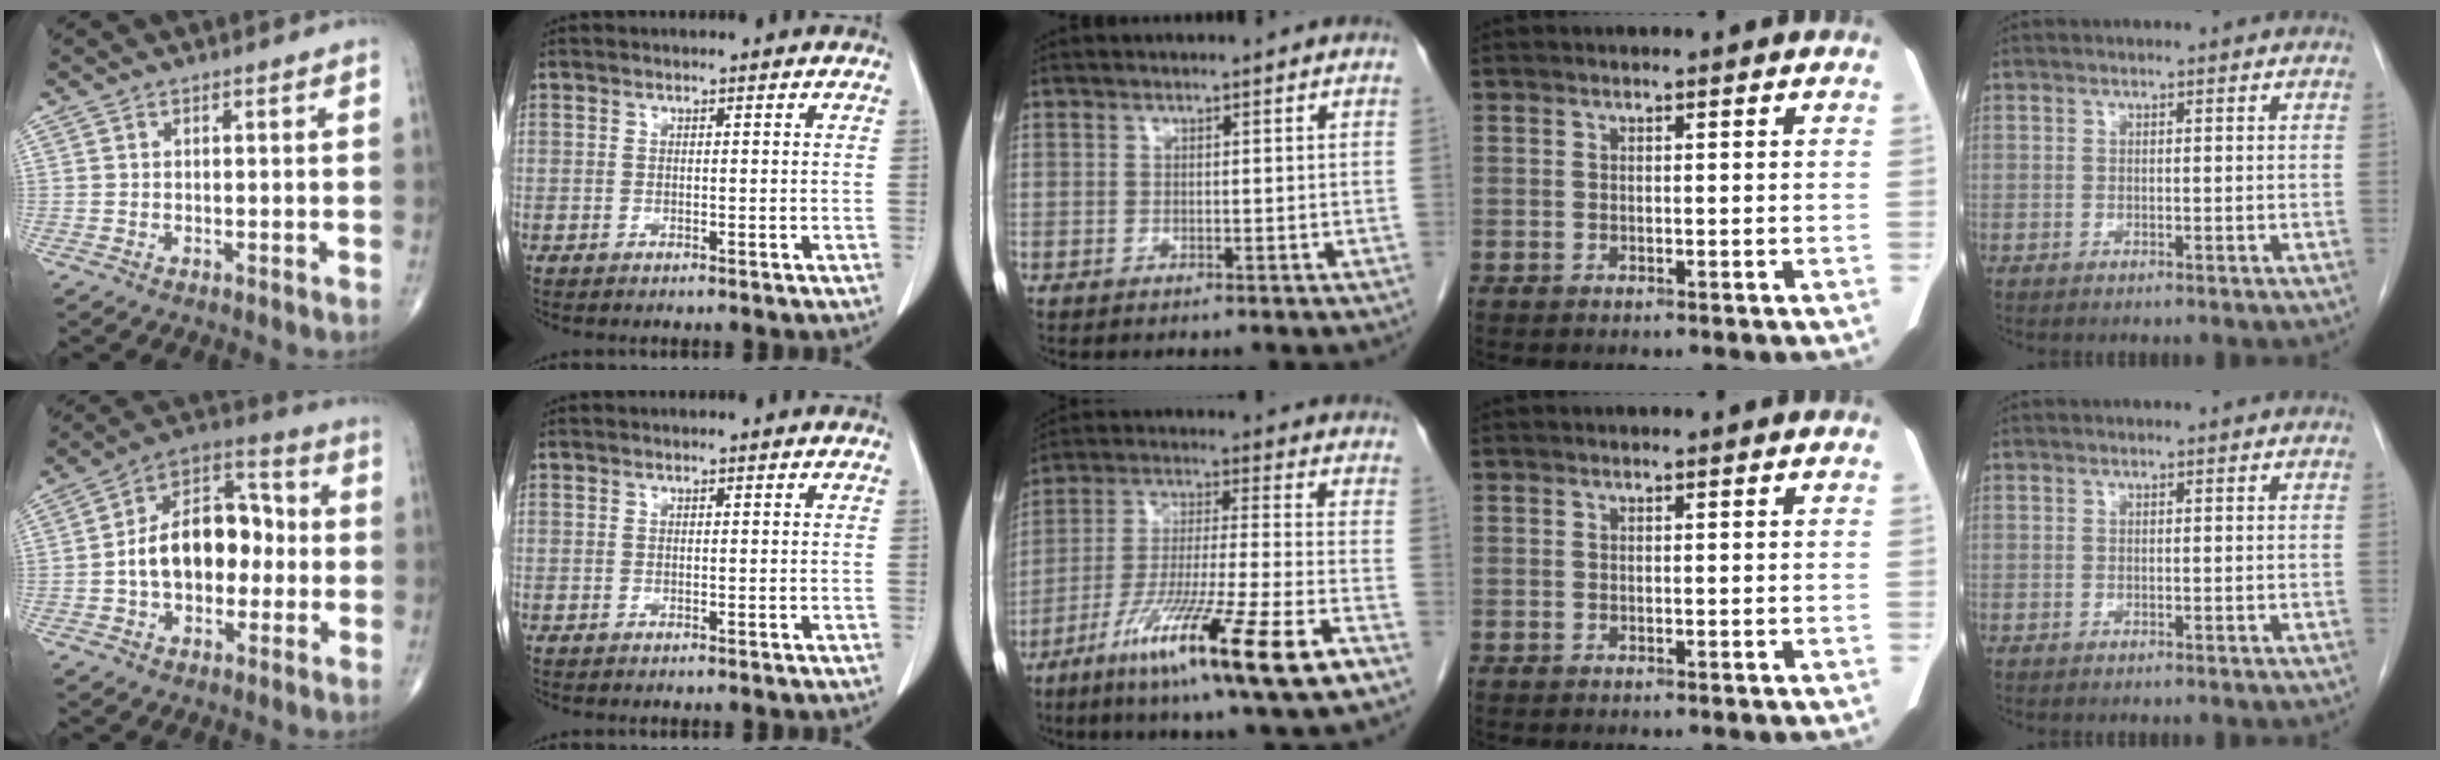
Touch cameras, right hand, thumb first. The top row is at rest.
{"thumb": {"total": 16.2, "force": [-1.2, 10.4, 12.4], "torque": [-0.172, 0.046, -0.026]}, "middle": {"total": 18.3, "force": [-10.2, -0.2, 15.2], "torque": [-0.274, -0.052, -0.181]}}